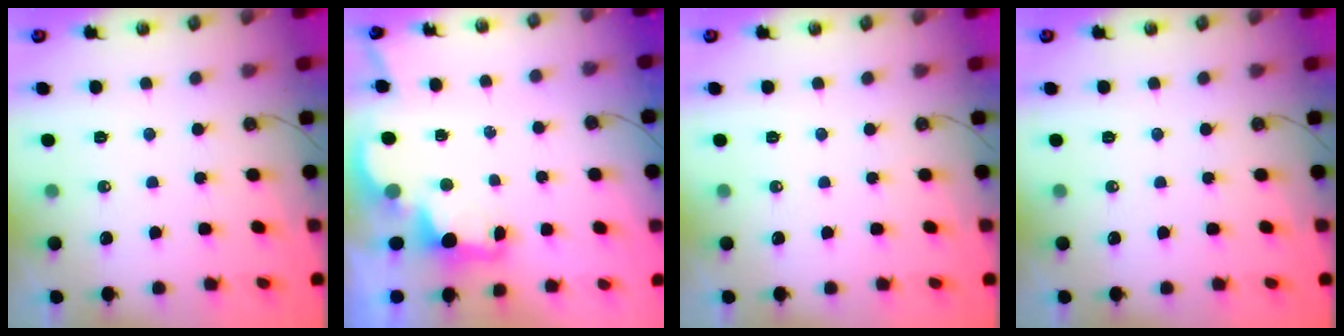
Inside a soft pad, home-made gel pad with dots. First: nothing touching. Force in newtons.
{"total": 2.6, "press": 2.4, "slide": 0.8}
{"total": 0.0}
{"total": 0.0}